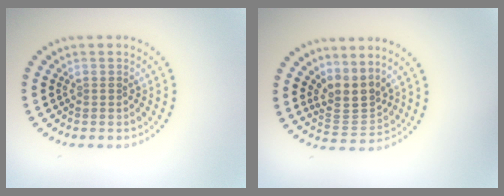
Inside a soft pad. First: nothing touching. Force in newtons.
{"total": 3.3, "press": 2.7, "slide": 1.9}